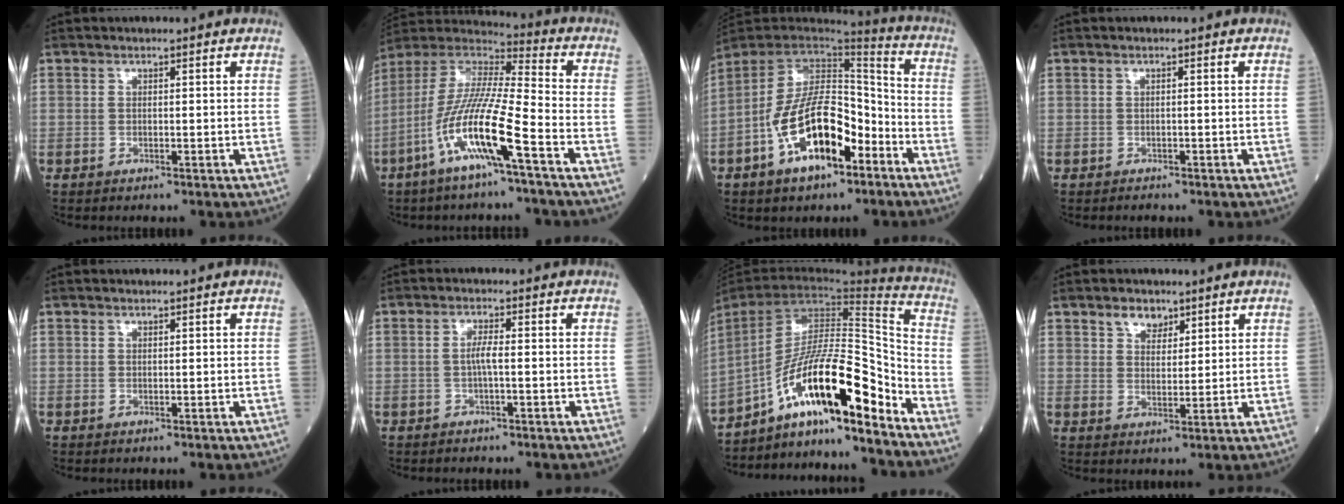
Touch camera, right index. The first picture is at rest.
{"total": 15.2, "force": [-6.7, 0.5, 13.6], "torque": [-0.281, -0.012, -0.136]}
{"total": 16.2, "force": [-7.0, 6.6, 13.0], "torque": [-0.249, 0.011, -0.118]}
{"total": 0.5, "force": [-0.4, 0.2, 0.3], "torque": [-0.006, -0.001, -0.006]}
{"total": 0.0}
{"total": 1.9, "force": [-0.4, 0.2, 1.9], "torque": [-0.037, 0.002, -0.009]}
{"total": 17.4, "force": [-12.2, 1.8, 12.2], "torque": [-0.215, 0.026, -0.215]}
{"total": 3.7, "force": [2.6, 2.1, 1.5], "torque": [-0.027, 0.002, 0.048]}